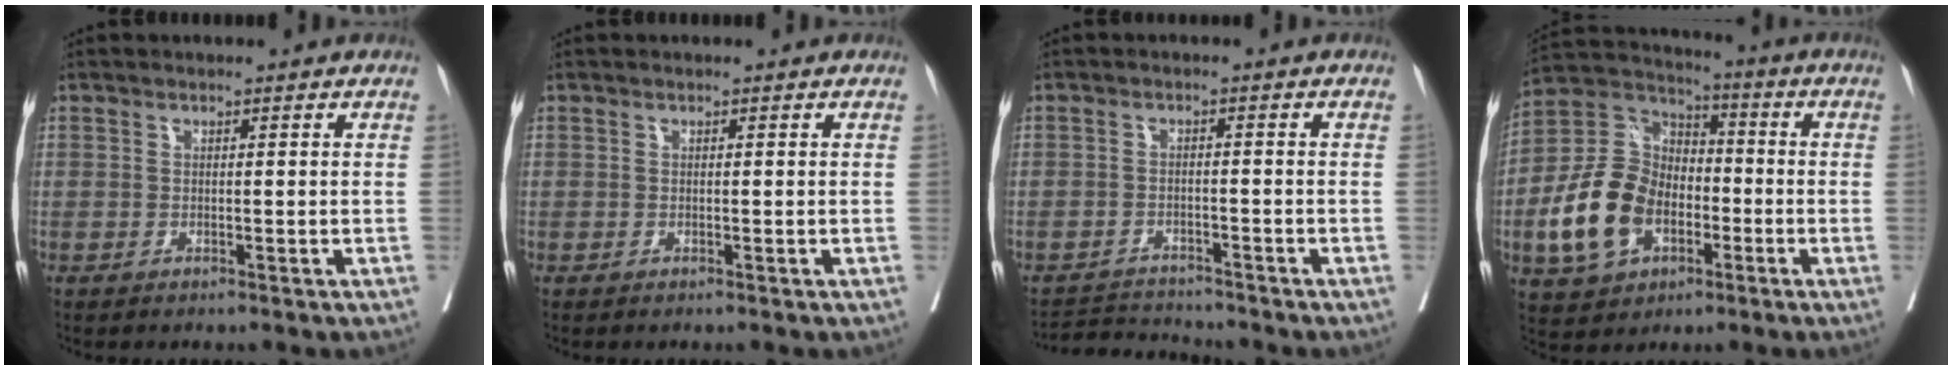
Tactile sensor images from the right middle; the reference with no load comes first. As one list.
[{"total": 0.0}, {"total": 4.4, "force": [-4.3, -0.2, -0.8], "torque": [0.013, -0.008, -0.073]}, {"total": 14.0, "force": [-4.3, 9.9, 8.9], "torque": [-0.204, 0.021, -0.071]}]